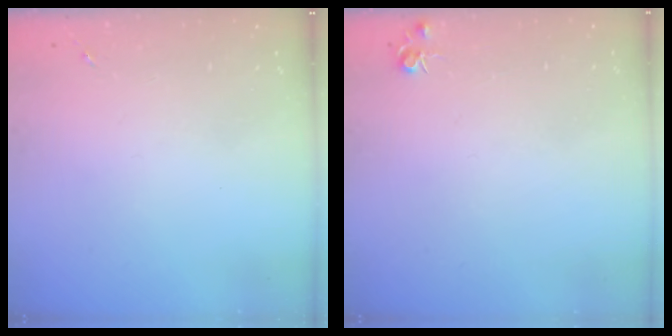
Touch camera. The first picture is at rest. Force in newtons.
{"total": 4.3, "press": 4.3, "slide": 0.5}